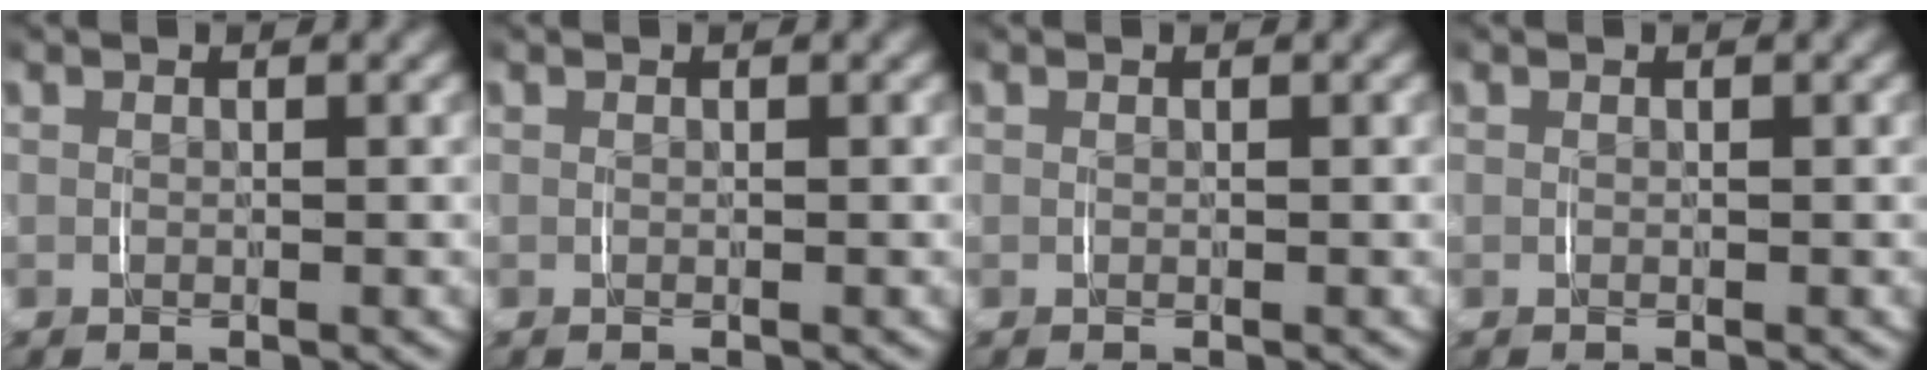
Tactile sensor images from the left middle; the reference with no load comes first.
{"total": 0.0}
{"total": 0.0}
{"total": 0.0}